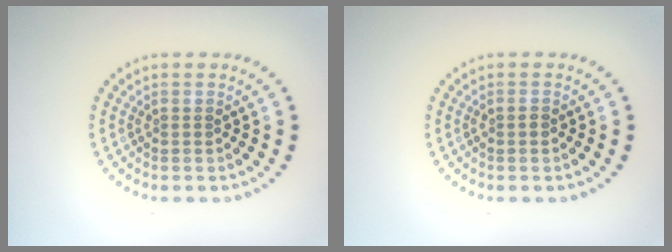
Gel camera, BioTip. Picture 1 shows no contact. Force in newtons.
{"total": 0.8, "press": 0.8, "slide": 0.1}